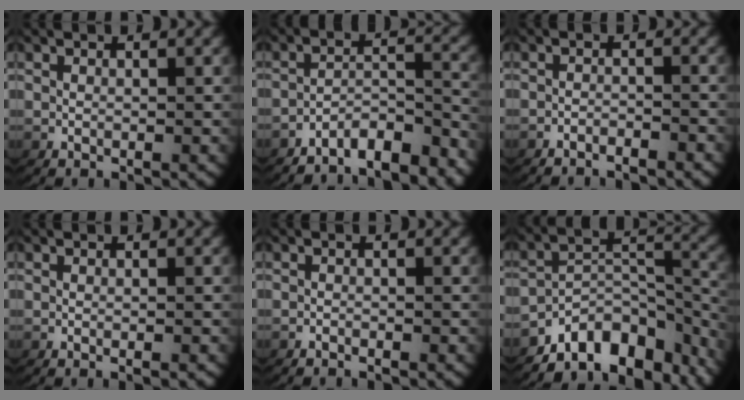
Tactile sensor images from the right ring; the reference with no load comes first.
{"total": 6.9, "force": [-6.3, 1.8, 2.0], "torque": [-0.025, -0.015, -0.100]}
{"total": 2.5, "force": [-2.5, 0.5, 0.1], "torque": [-0.003, -0.009, -0.041]}
{"total": 0.8, "force": [-0.6, 0.1, 0.6], "torque": [-0.001, 0.005, -0.012]}
{"total": 0.9, "force": [-0.9, 0.0, 0.0], "torque": [-0.008, -0.009, -0.012]}
{"total": 11.7, "force": [-7.5, 6.2, 6.4], "torque": [-0.086, -0.030, -0.106]}